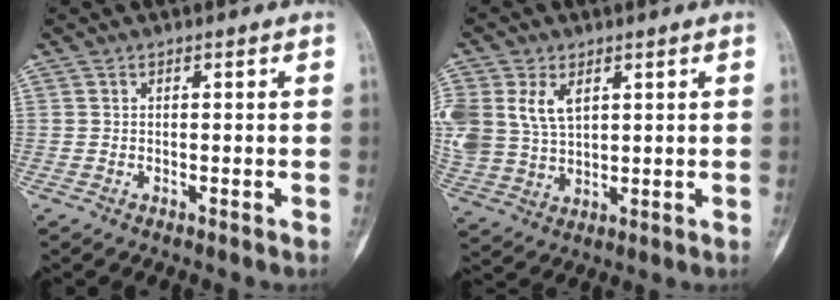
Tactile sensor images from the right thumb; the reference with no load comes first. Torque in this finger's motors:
{"motor_torque": [-0.16, 1.49, 0.42, -0.25, 0.09]}